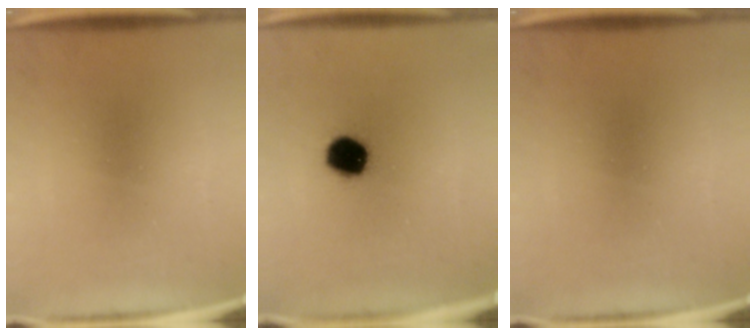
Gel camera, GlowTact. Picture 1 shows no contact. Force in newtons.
{"total": 9.7}
{"total": 0.0}